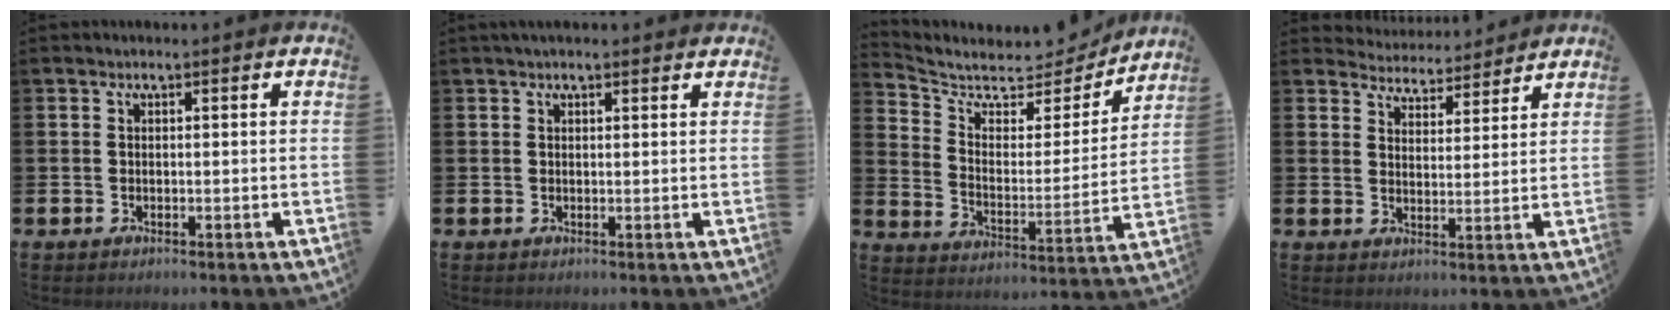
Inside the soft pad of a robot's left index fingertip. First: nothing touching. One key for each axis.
{"total": 1.4, "fx": 1.2, "fy": 0.3, "fz": 0.6, "tx": -0.008, "ty": 0.003, "tz": 0.022}
{"total": 6.3, "fx": 5.8, "fy": 2.2, "fz": 1.0, "tx": -0.047, "ty": -0.059, "tz": 0.093}
{"total": 4.7, "fx": 4.6, "fy": 1.0, "fz": -0.4, "tx": -0.004, "ty": -0.038, "tz": 0.080}